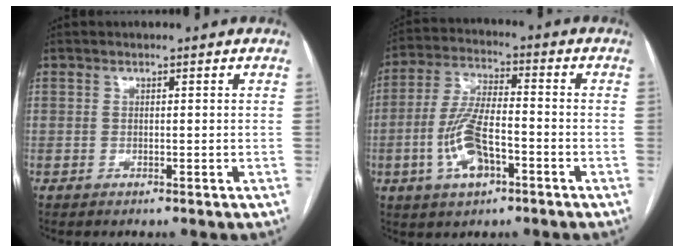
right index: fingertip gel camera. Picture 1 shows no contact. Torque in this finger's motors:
{"motor_torque": [0.43, -0.28, 0.30, 0.08]}